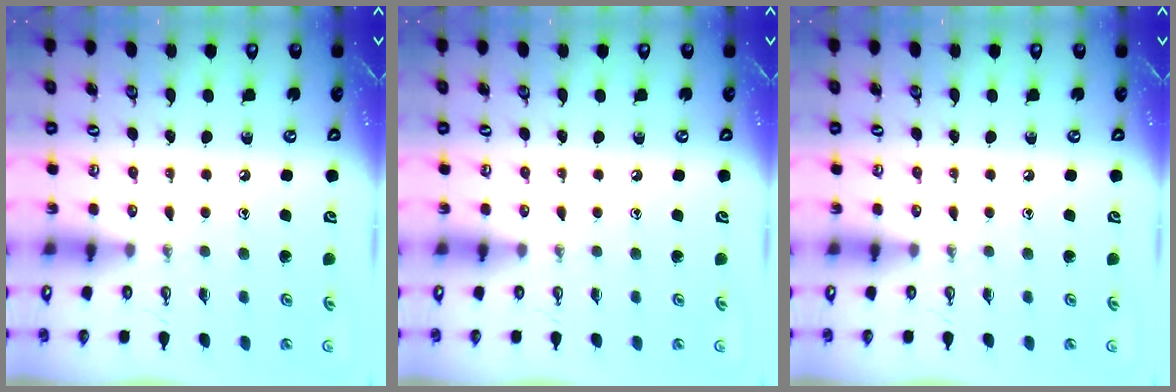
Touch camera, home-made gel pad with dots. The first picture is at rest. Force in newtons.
{"total": 0.0}
{"total": 0.0}